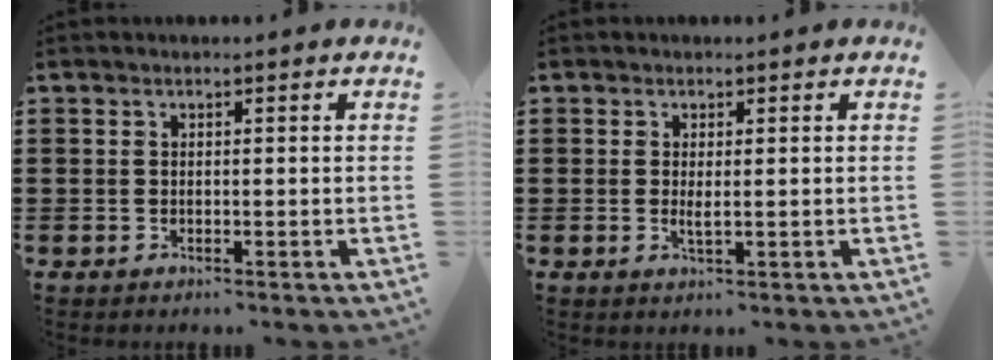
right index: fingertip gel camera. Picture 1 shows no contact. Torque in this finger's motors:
{"motor_torque": [2.14, 0.00, 0.02, 0.00]}